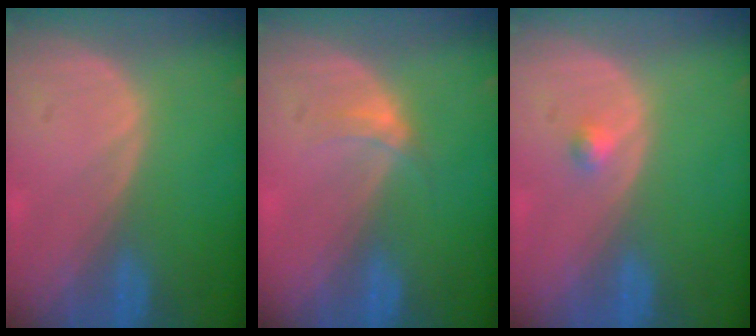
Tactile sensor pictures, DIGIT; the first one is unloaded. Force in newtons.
{"total": 2.3, "press": 1.9, "slide": 1.3}
{"total": 1.3, "press": 1.1, "slide": 0.7}